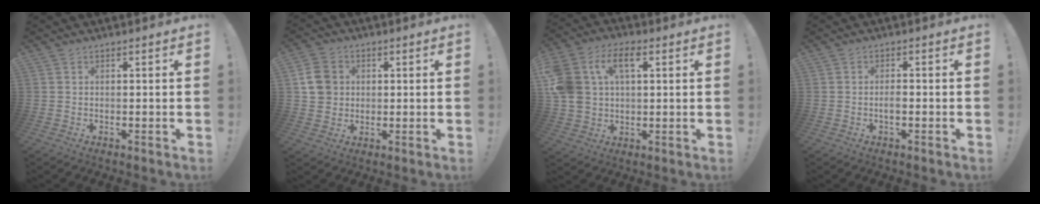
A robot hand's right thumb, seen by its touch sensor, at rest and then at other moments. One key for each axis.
{"total": 8.6, "fx": 1.7, "fy": 7.7, "fz": 3.3, "tx": -0.055, "ty": 0.005, "tz": 0.035}
{"total": 13.0, "fx": 4.2, "fy": 9.0, "fz": 8.3, "tx": -0.182, "ty": -0.001, "tz": 0.078}
{"total": 2.4, "fx": -0.8, "fy": 0.8, "fz": 2.1, "tx": -0.039, "ty": 0.006, "tz": -0.015}